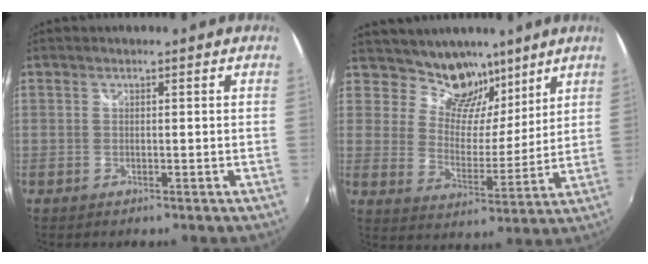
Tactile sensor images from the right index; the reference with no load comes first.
{"total": 9.6, "force": [7.1, 5.9, 2.8], "torque": [-0.034, -0.019, 0.114]}